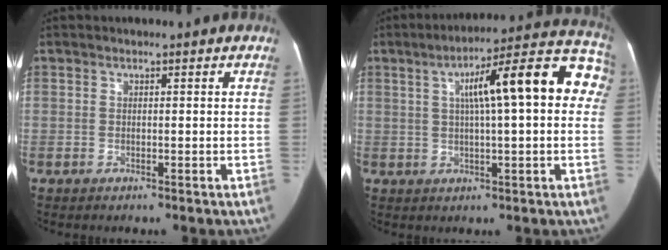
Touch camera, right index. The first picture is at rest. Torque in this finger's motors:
{"motor_torque": [0.75, -0.01, 0.65, 0.11]}